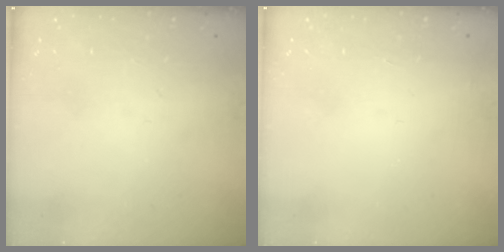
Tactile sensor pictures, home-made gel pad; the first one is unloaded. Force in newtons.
{"total": 3.6, "press": 3.6, "slide": 0.1}